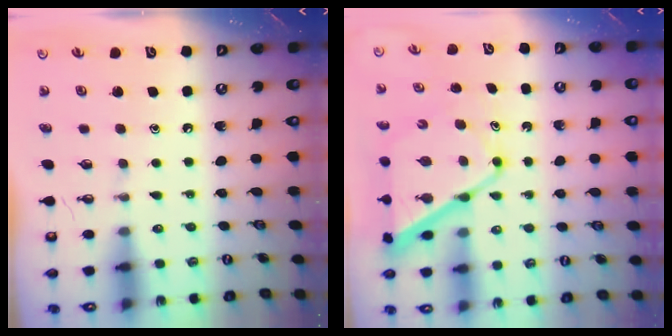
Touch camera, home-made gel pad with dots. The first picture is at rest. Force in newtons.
{"total": 13.1, "press": 13.1, "slide": 1.3}